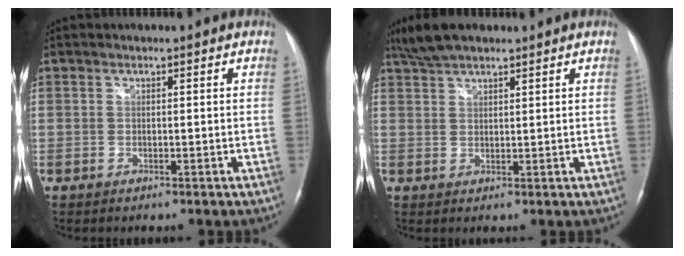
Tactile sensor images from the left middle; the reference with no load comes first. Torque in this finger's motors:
{"motor_torque": [0.19, -0.11, -0.01, 0.03]}